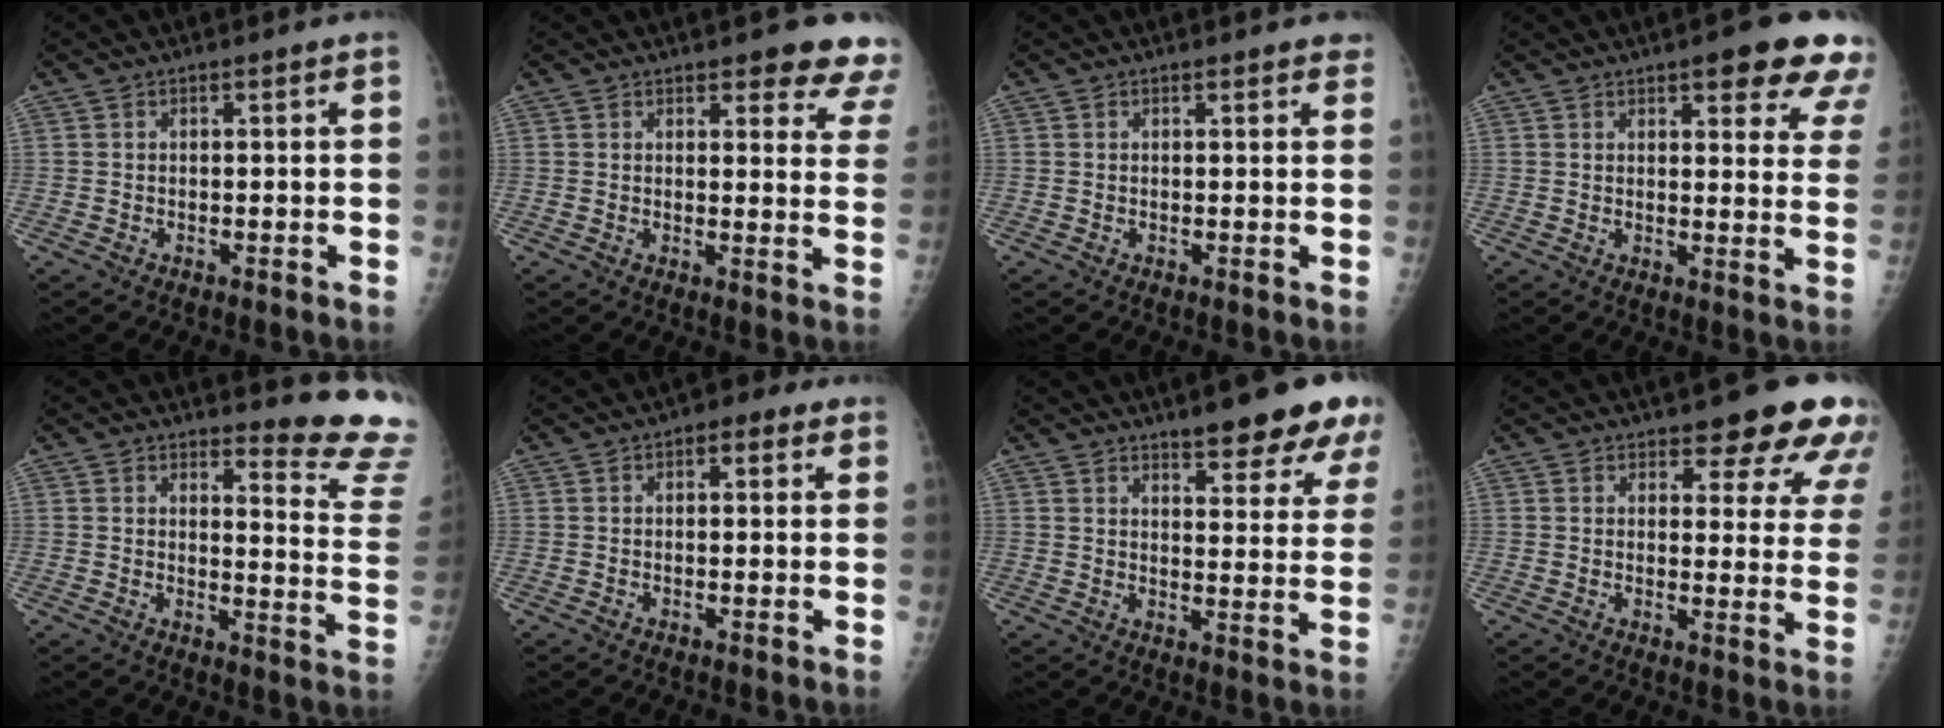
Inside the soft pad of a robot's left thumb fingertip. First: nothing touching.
{"total": 9.9, "force": [8.4, 3.0, 4.4], "torque": [-0.006, -0.043, 0.072]}
{"total": 1.8, "force": [1.4, 0.7, 0.9], "torque": [0.005, 0.001, 0.011]}
{"total": 14.4, "force": [9.1, 4.3, 10.2], "torque": [-0.087, -0.037, 0.098]}
{"total": 12.5, "force": [12.3, 0.9, 2.2], "torque": [0.002, -0.167, 0.117]}
{"total": 4.1, "force": [1.7, 2.3, 2.9], "torque": [-0.015, 0.003, 0.013]}
{"total": 14.9, "force": [10.8, 3.7, 9.5], "torque": [-0.088, -0.060, 0.134]}
{"total": 13.2, "force": [9.9, 4.8, 7.3], "torque": [-0.037, -0.056, 0.101]}